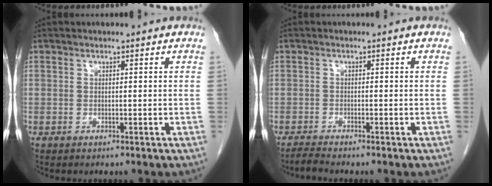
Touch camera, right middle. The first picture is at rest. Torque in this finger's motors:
{"motor_torque": [0.19, -0.13, 0.00, 0.01]}